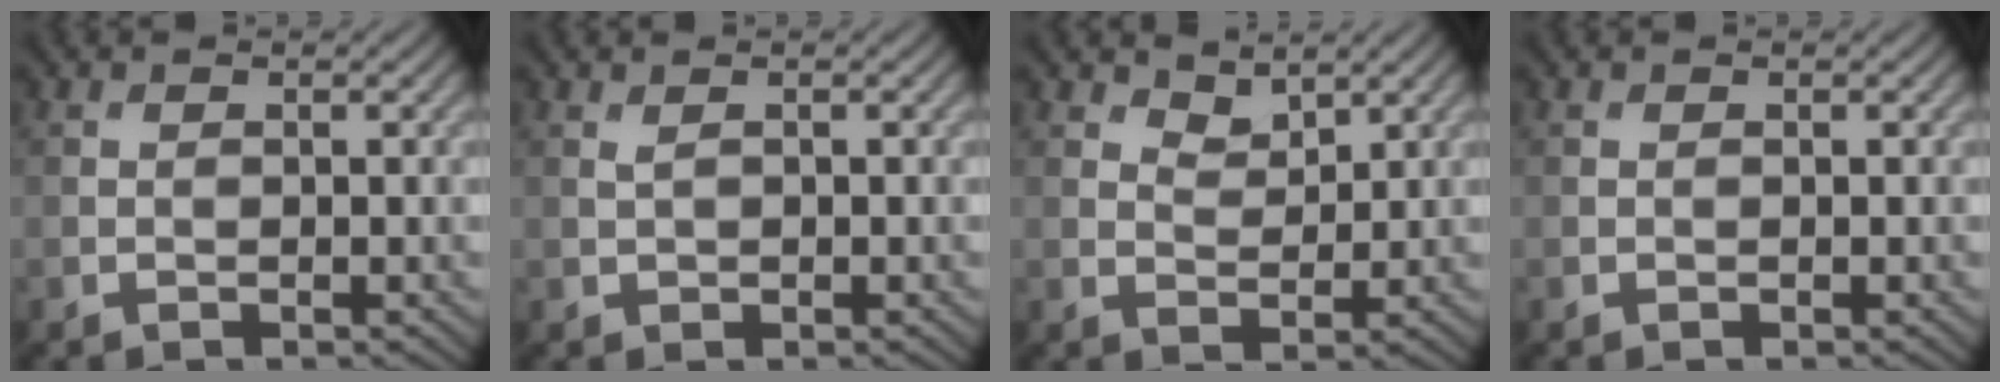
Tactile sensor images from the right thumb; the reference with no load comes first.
{"total": 0.7, "force": [0.2, 0.4, 0.5], "torque": [-0.017, 0.000, 0.007]}
{"total": 2.4, "force": [2.0, 1.0, 0.9], "torque": [-0.018, -0.007, 0.036]}
{"total": 0.0}